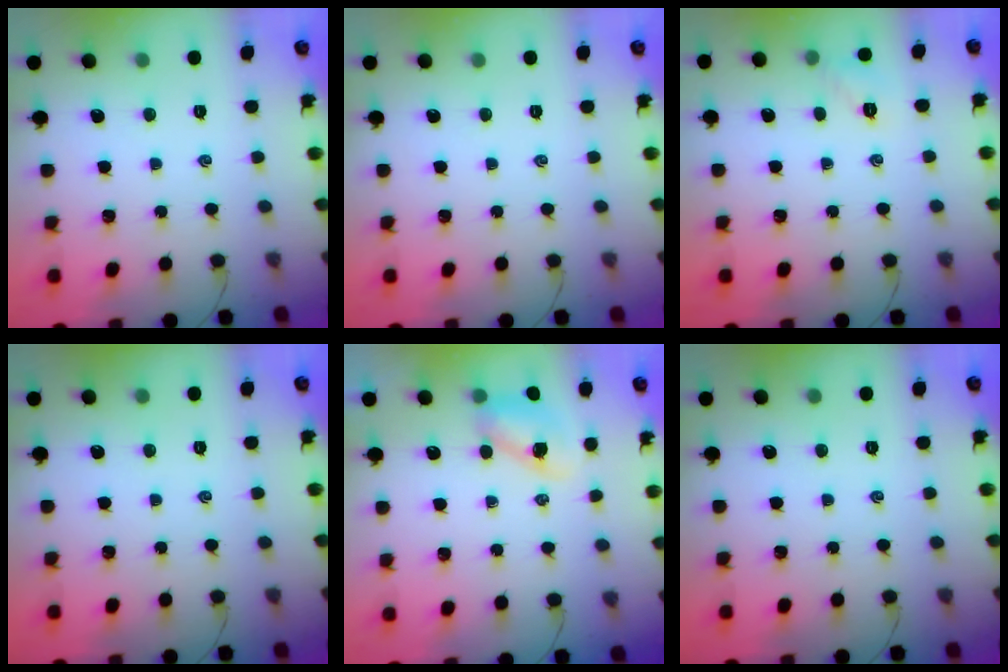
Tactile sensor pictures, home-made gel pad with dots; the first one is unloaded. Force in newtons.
{"total": 0.0}
{"total": 5.9, "press": 5.6, "slide": 1.6}
{"total": 0.0}
{"total": 6.9, "press": 6.9, "slide": 0.8}
{"total": 0.0}